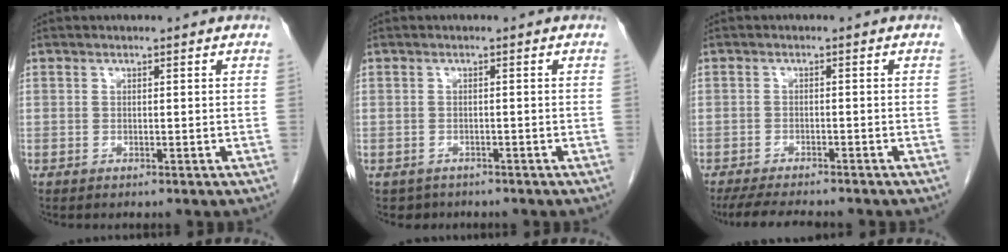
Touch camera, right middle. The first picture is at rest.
{"total": 2.3, "force": [-1.8, 1.4, -0.2], "torque": [-0.006, 0.002, -0.028]}
{"total": 7.7, "force": [-6.8, 1.2, 3.4], "torque": [-0.052, -0.016, -0.105]}